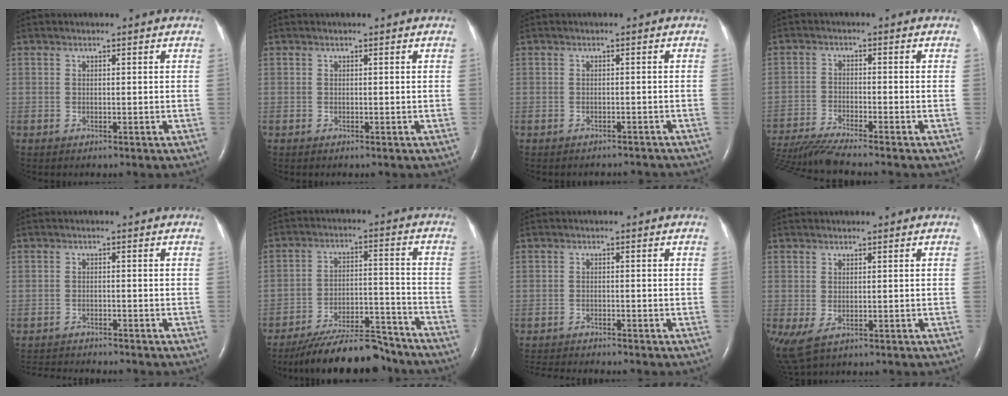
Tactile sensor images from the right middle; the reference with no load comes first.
{"total": 0.0}
{"total": 4.0, "force": [-3.8, 1.1, 0.5], "torque": [-0.010, -0.005, -0.039]}
{"total": 8.3, "force": [-7.5, -1.7, 3.2], "torque": [-0.053, -0.030, -0.134]}
{"total": 6.3, "force": [-6.0, 0.3, 1.7], "torque": [-0.026, -0.014, -0.094]}
{"total": 14.3, "force": [-12.9, 2.6, 5.7], "torque": [-0.095, 0.013, -0.207]}
{"total": 5.5, "force": [-5.2, -0.2, 1.7], "torque": [-0.027, -0.017, -0.084]}
{"total": 3.7, "force": [-0.8, 1.6, 3.2], "torque": [-0.077, -0.008, -0.003]}